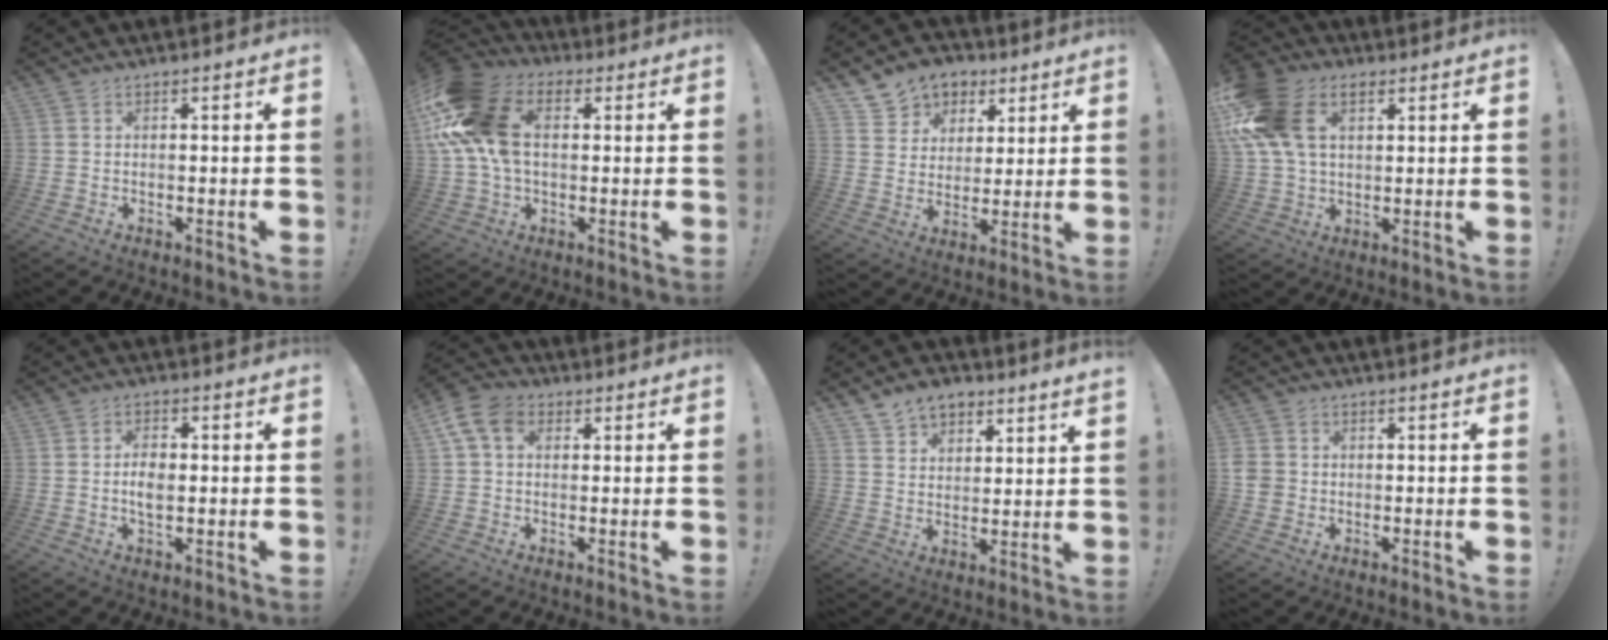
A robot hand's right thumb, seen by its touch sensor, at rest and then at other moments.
{"total": 18.4, "force": [4.0, 12.2, 13.1], "torque": [-0.275, 0.008, 0.077]}
{"total": 8.6, "force": [4.6, 7.1, 1.2], "torque": [-0.021, -0.037, 0.095]}
{"total": 16.3, "force": [5.6, 11.0, 10.6], "torque": [-0.217, -0.010, 0.107]}
{"total": 4.5, "force": [-0.4, 2.5, 3.7], "torque": [-0.064, 0.004, -0.011]}
{"total": 8.1, "force": [2.6, 5.7, 5.2], "torque": [-0.108, 0.004, 0.052]}
{"total": 7.0, "force": [5.9, 3.0, 2.2], "torque": [-0.043, -0.033, 0.110]}
{"total": 3.9, "force": [-0.2, 3.6, 1.5], "torque": [-0.031, 0.005, -0.002]}